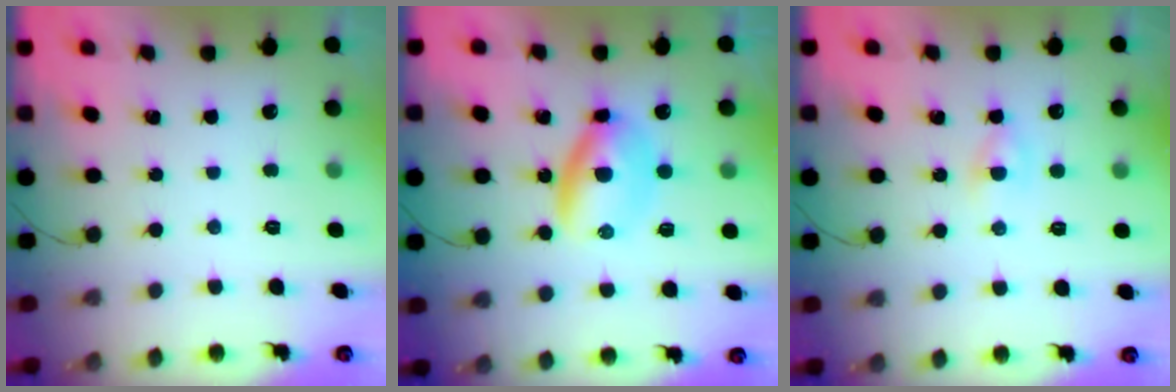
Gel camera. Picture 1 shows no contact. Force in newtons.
{"total": 6.1, "press": 6.0, "slide": 1.2}
{"total": 2.2, "press": 2.1, "slide": 0.9}